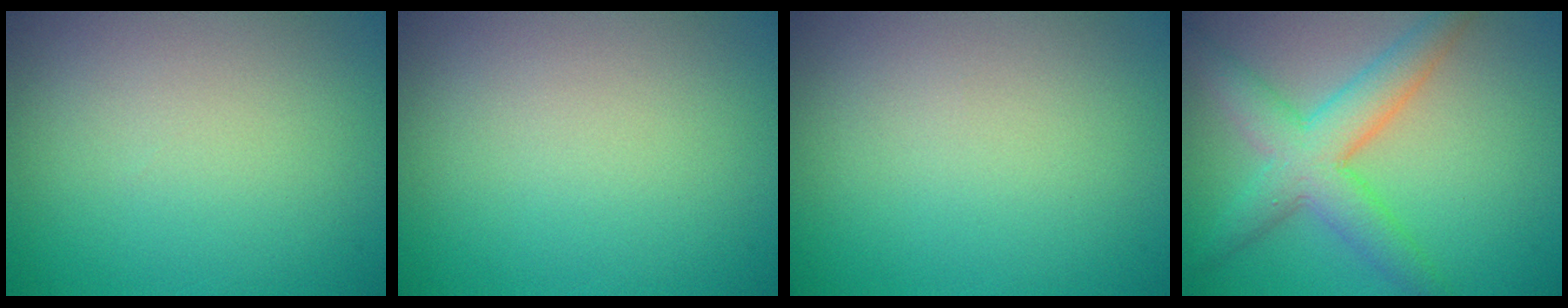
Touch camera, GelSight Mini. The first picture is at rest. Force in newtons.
{"total": 0.0}
{"total": 0.0}
{"total": 5.4, "press": 5.4, "slide": 0.1}